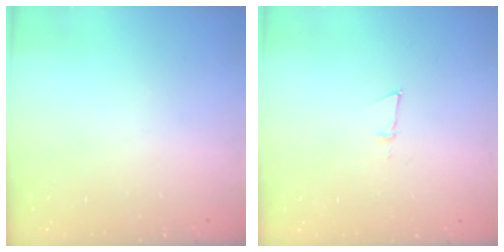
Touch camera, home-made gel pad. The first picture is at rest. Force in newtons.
{"total": 3.8, "press": 3.7, "slide": 1.0}